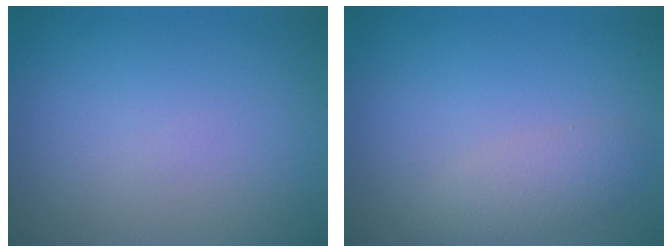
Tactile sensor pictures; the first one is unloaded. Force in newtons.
{"total": 2.3, "press": 2.3, "slide": 0.2}